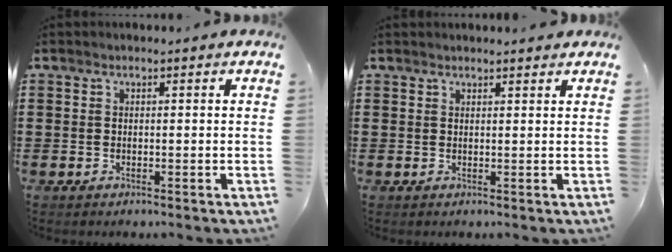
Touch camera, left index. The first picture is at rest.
{"total": 1.2, "force": [1.1, 0.1, 0.2], "torque": [-0.007, 0.001, 0.022]}